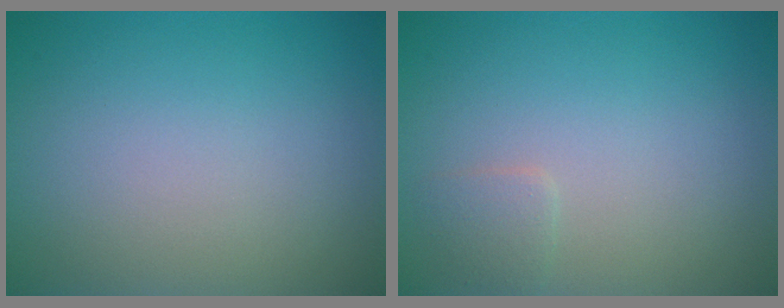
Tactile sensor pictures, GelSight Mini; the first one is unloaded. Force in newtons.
{"total": 1.0, "press": 1.0, "slide": 0.0}